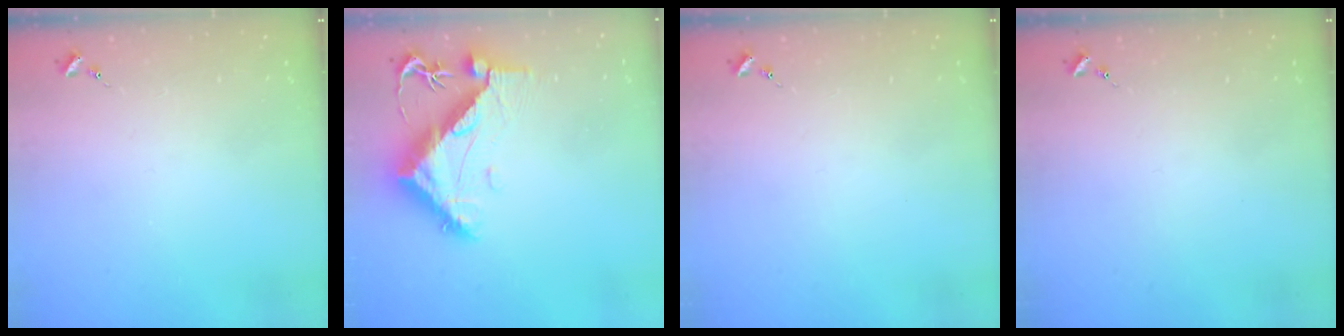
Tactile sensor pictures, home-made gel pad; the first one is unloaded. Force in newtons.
{"total": 11.0, "press": 10.9, "slide": 1.0}
{"total": 0.0}
{"total": 0.0}